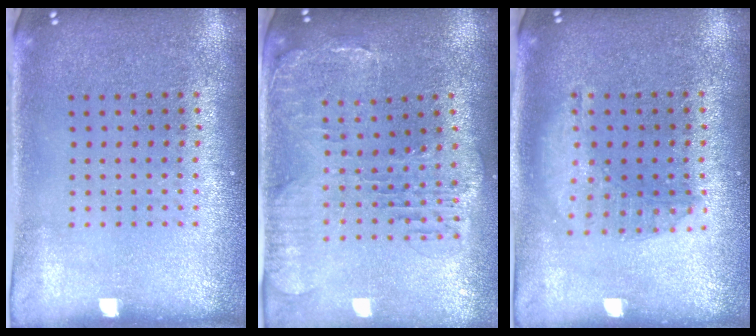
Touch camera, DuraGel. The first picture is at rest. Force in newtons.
{"total": 1.4, "press": 1.4, "slide": 0.4}
{"total": 1.4, "press": 1.4, "slide": 0.4}